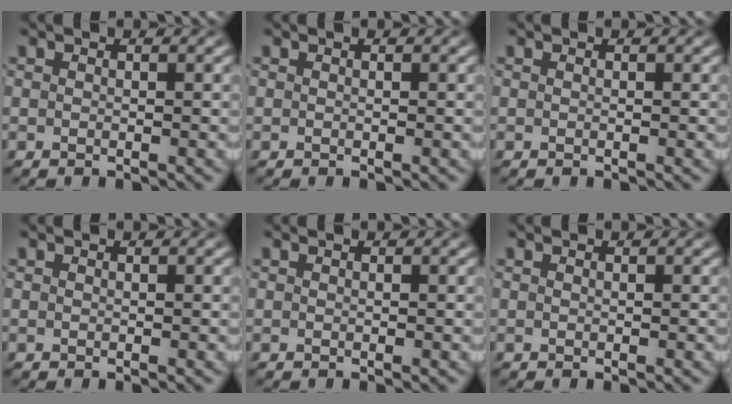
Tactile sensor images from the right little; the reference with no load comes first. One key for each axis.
{"total": 0.0}
{"total": 0.0}
{"total": 0.0}
{"total": 0.0}
{"total": 0.0}